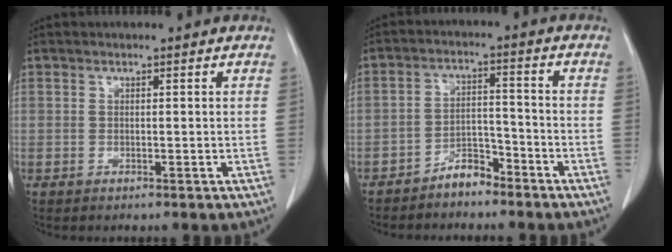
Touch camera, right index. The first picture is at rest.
{"total": 4.6, "force": [-3.9, 1.7, 1.7], "torque": [-0.025, 0.008, -0.069]}